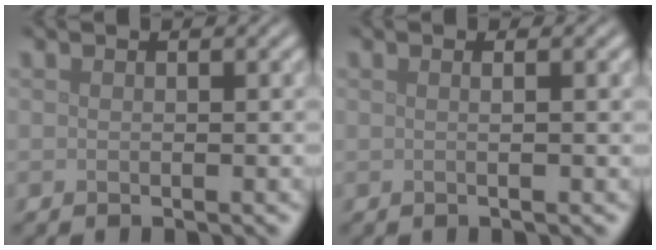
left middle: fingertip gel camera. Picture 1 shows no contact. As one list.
[{"total": 1.8, "force": [0.4, 0.7, 1.6], "torque": [-0.013, -0.002, -0.010]}]